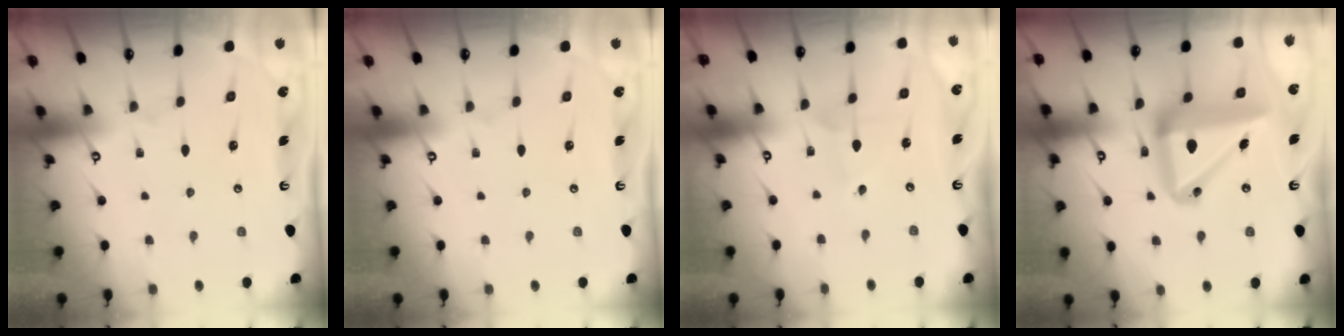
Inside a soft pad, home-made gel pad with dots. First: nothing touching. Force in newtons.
{"total": 0.0}
{"total": 2.7, "press": 2.7, "slide": 0.2}
{"total": 17.9, "press": 17.7, "slide": 2.5}